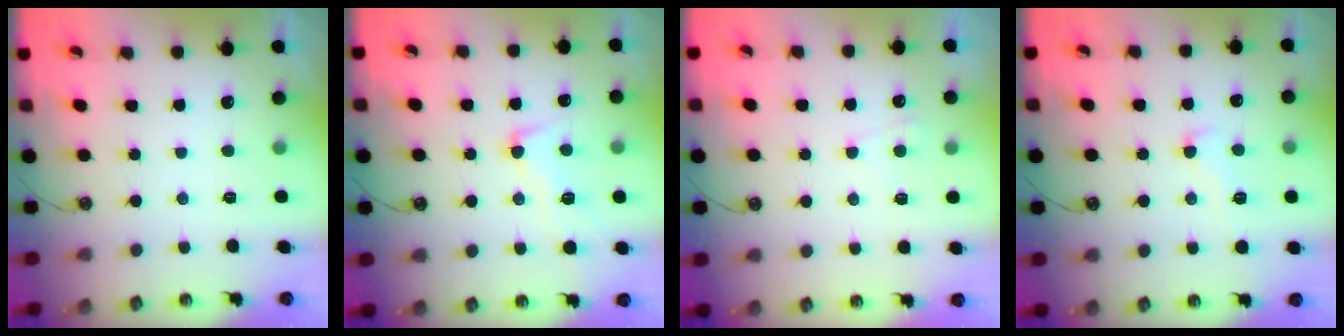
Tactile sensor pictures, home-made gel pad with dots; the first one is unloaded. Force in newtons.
{"total": 4.8, "press": 4.7, "slide": 1.3}
{"total": 4.8, "press": 4.8, "slide": 0.5}
{"total": 1.2, "press": 0.9, "slide": 0.8}